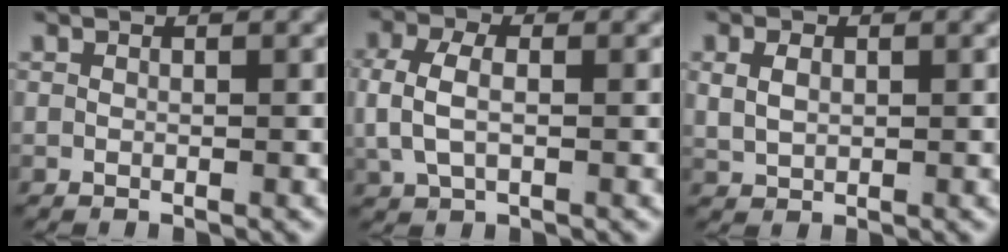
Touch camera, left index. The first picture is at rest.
{"total": 3.5, "force": [0.3, 2.0, 2.8], "torque": [-0.075, -0.008, 0.015]}
{"total": 2.2, "force": [0.7, 1.5, 1.4], "torque": [-0.029, -0.003, 0.023]}